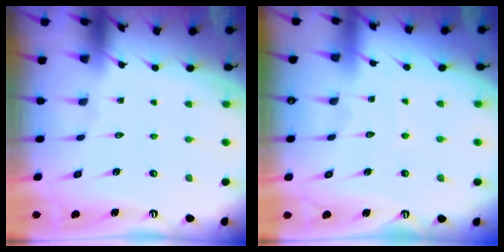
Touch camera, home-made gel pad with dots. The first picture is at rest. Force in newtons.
{"total": 3.5, "press": 3.4, "slide": 0.4}